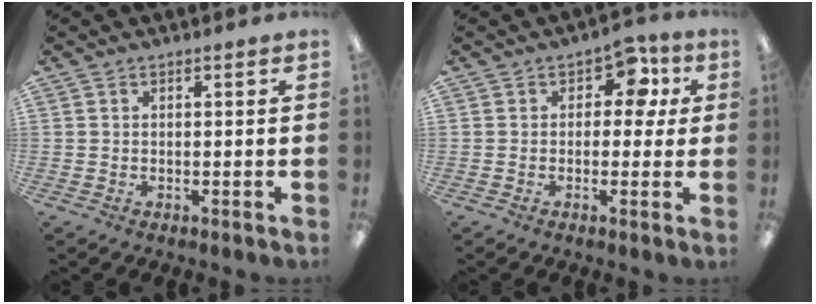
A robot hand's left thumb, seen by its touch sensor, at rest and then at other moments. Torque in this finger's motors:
{"motor_torque": [-0.06, 0.20, -0.39, 0.31, -0.03]}